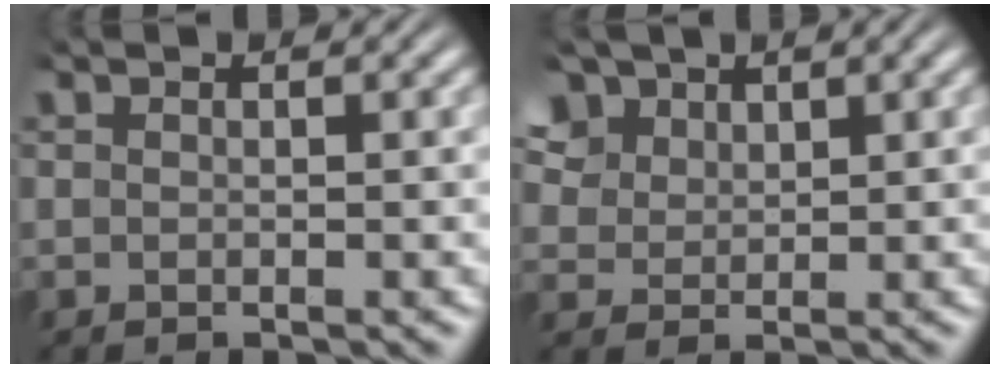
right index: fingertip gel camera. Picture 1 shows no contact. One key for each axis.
{"total": 5.7, "fx": 3.1, "fy": 4.0, "fz": 2.5, "tx": -0.066, "ty": -0.001, "tz": 0.061}